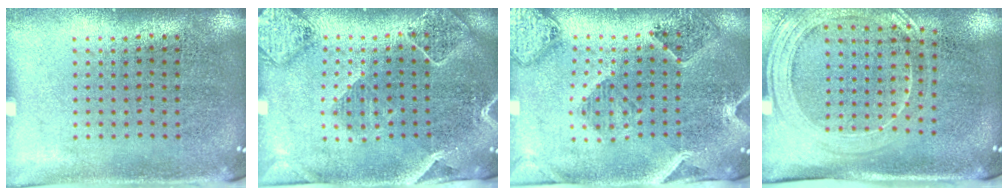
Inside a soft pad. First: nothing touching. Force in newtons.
{"total": 2.3, "press": 2.1, "slide": 0.9}
{"total": 1.5, "press": 1.5, "slide": 0.2}
{"total": 1.9, "press": 1.7, "slide": 1.0}